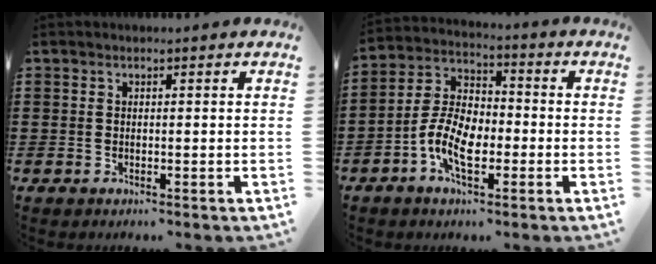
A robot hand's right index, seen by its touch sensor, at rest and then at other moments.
{"total": 8.4, "force": [-3.0, 4.5, 6.5], "torque": [-0.160, -0.002, -0.064]}